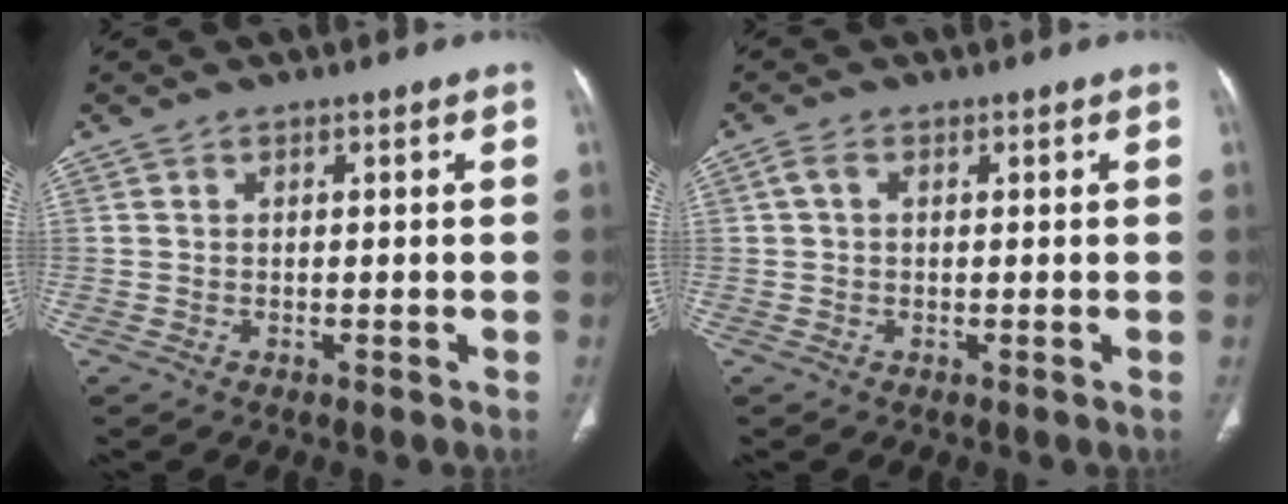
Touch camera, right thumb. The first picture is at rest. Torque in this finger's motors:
{"motor_torque": [-0.06, -0.02, 0.43, -0.16, -0.01]}